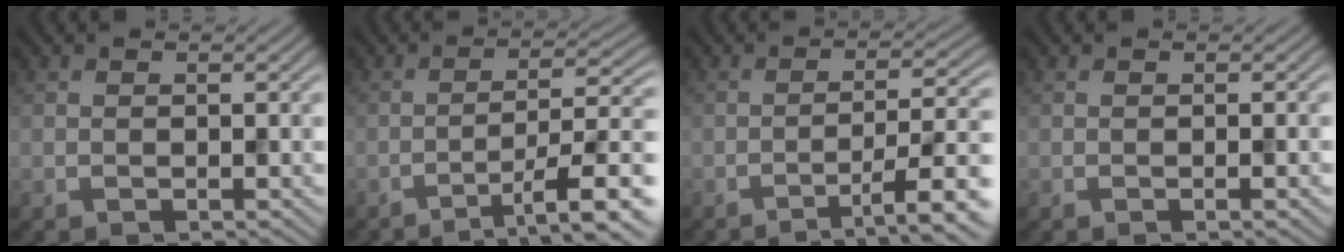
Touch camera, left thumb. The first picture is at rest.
{"total": 9.5, "force": [-5.3, 1.7, 7.7], "torque": [-0.122, 0.010, -0.073]}
{"total": 7.9, "force": [-4.1, 1.3, 6.6], "torque": [-0.102, 0.007, -0.060]}
{"total": 1.2, "force": [-0.3, 0.1, 1.2], "torque": [-0.016, 0.002, -0.005]}